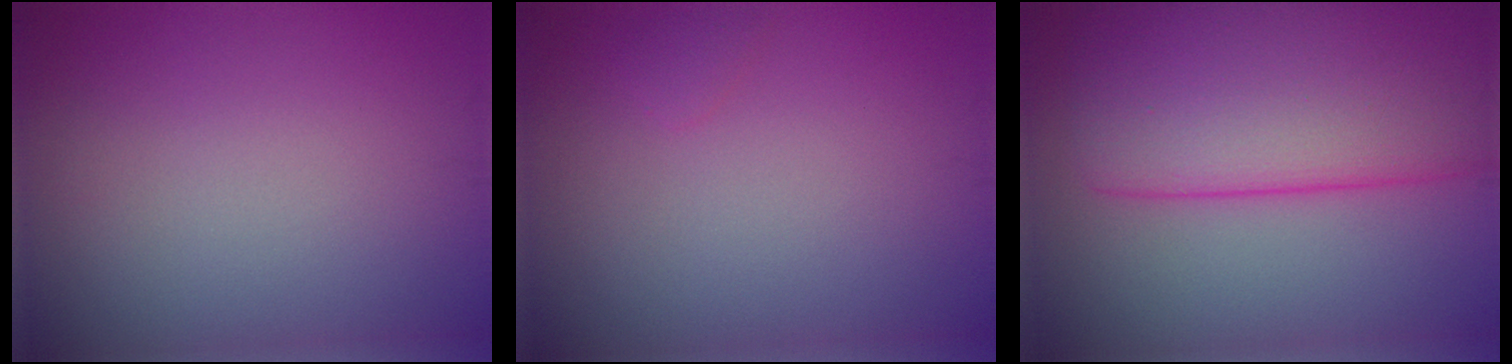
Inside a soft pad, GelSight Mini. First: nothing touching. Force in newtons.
{"total": 0.6, "press": 0.6, "slide": 0.0}
{"total": 12.0, "press": 12.0, "slide": 0.5}